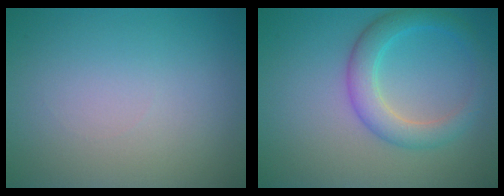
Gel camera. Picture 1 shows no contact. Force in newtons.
{"total": 3.7, "press": 3.7, "slide": 0.2}